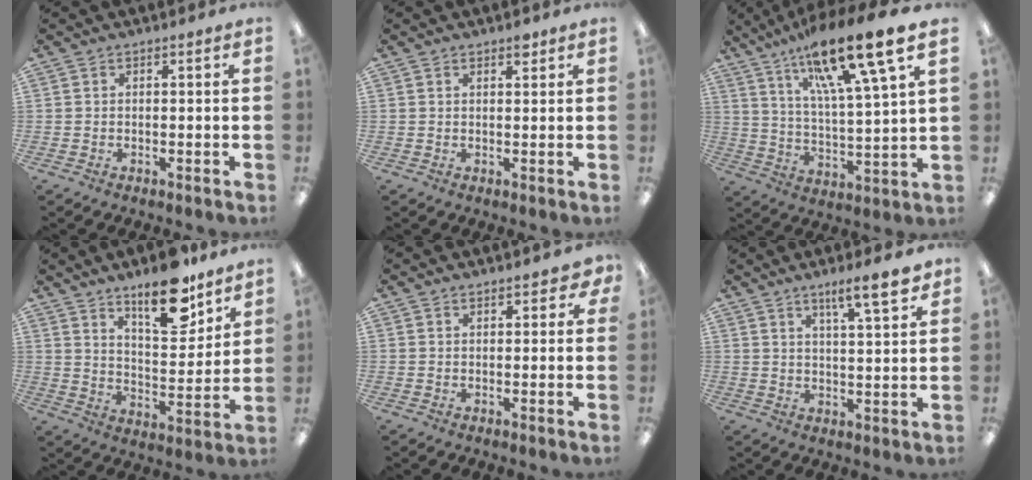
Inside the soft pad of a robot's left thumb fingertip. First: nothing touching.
{"total": 1.7, "force": [1.4, 0.6, 0.9], "torque": [-0.011, -0.004, 0.023]}
{"total": 19.7, "force": [14.2, 3.0, 13.4], "torque": [-0.223, -0.087, 0.224]}
{"total": 15.8, "force": [11.7, 5.7, 9.0], "torque": [-0.125, -0.072, 0.196]}
{"total": 2.9, "force": [1.8, 1.5, 1.8], "torque": [-0.021, -0.002, 0.029]}
{"total": 8.6, "force": [6.1, 1.5, 5.8], "torque": [-0.080, -0.038, 0.096]}